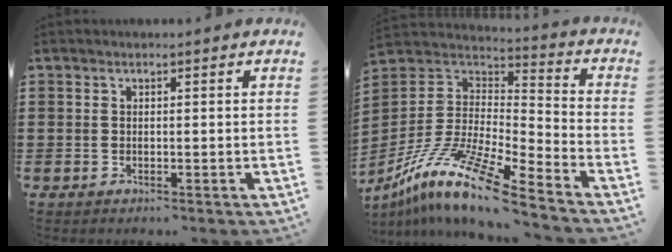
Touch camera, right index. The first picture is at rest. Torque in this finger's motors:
{"motor_torque": [2.14, 0.00, -0.22, -0.18]}